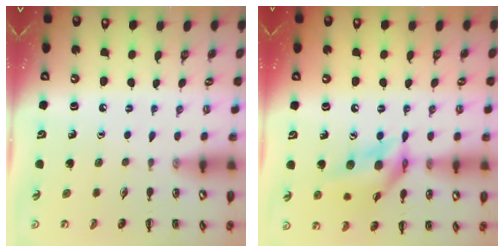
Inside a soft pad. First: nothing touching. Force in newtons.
{"total": 15.3, "press": 15.0, "slide": 3.1}